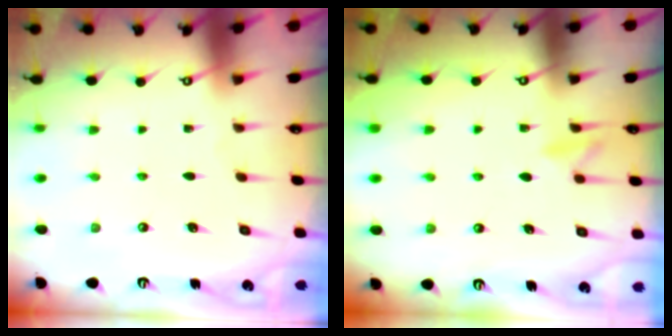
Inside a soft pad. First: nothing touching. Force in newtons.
{"total": 10.1, "press": 10.0, "slide": 1.4}